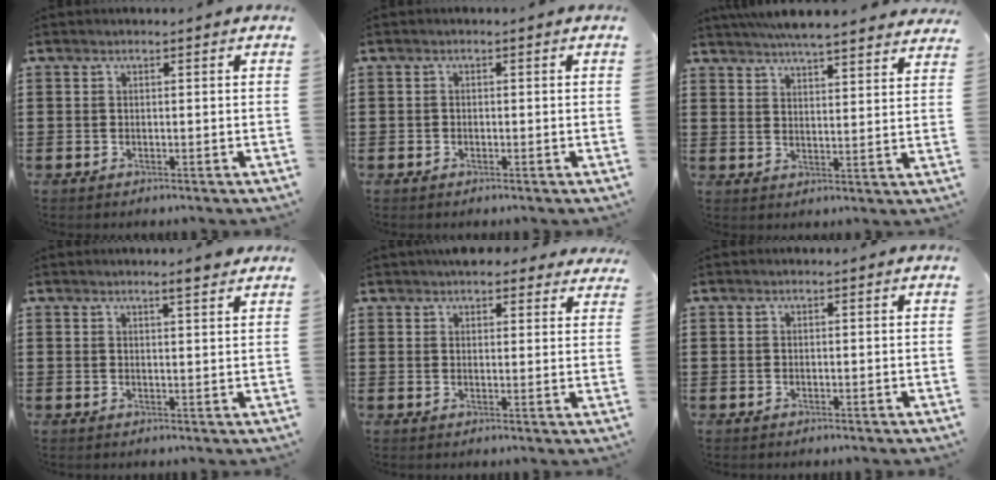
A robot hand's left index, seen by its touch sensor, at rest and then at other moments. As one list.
[{"total": 0.6, "force": [-0.4, 0.4, 0.2], "torque": [-0.004, 0.000, -0.009]}, {"total": 5.7, "force": [5.5, 0.2, 1.5], "torque": [-0.049, -0.021, 0.100]}, {"total": 3.0, "force": [2.6, -0.1, 1.5], "torque": [-0.026, -0.006, 0.046]}, {"total": 4.0, "force": [3.5, 1.4, 1.2], "torque": [-0.023, -0.004, 0.065]}, {"total": 0.0}]